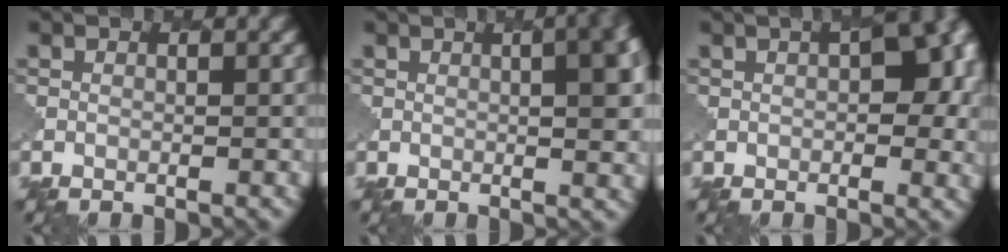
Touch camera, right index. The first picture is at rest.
{"total": 9.8, "force": [1.8, 4.8, 8.4], "torque": [-0.001, 0.046, -0.014]}
{"total": 5.8, "force": [0.6, 2.9, 5.0], "torque": [-0.055, 0.002, 0.002]}